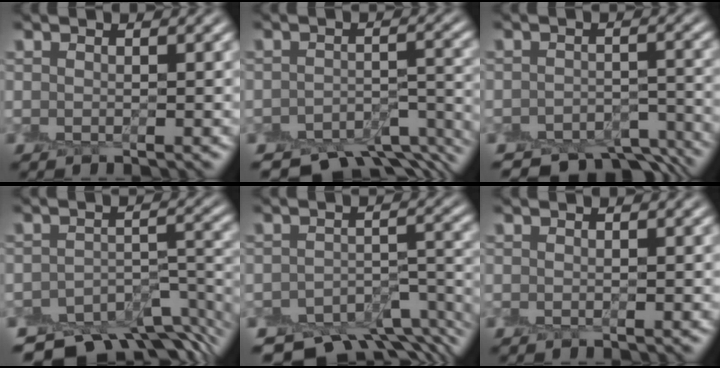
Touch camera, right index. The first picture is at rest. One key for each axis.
{"total": 7.3, "fx": -6.5, "fy": 2.3, "fz": 2.5, "tx": -0.027, "ty": -0.012, "tz": -0.092}
{"total": 6.5, "fx": -5.7, "fy": 2.3, "fz": 1.9, "tx": -0.015, "ty": -0.006, "tz": -0.084}
{"total": 10.0, "fx": -8.6, "fy": 3.1, "fz": 4.1, "tx": -0.055, "ty": -0.009, "tz": -0.129}
{"total": 9.0, "fx": -7.7, "fy": 2.9, "fz": 3.7, "tx": -0.046, "ty": -0.013, "tz": -0.115}
{"total": 0.0}